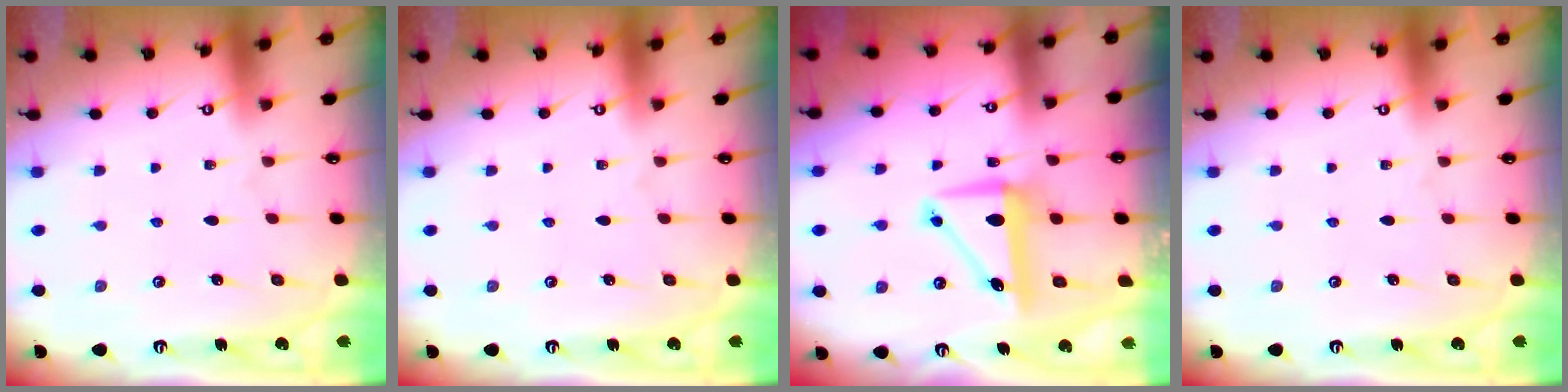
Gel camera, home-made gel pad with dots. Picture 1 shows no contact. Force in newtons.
{"total": 0.0}
{"total": 8.0, "press": 7.8, "slide": 1.5}
{"total": 0.0}